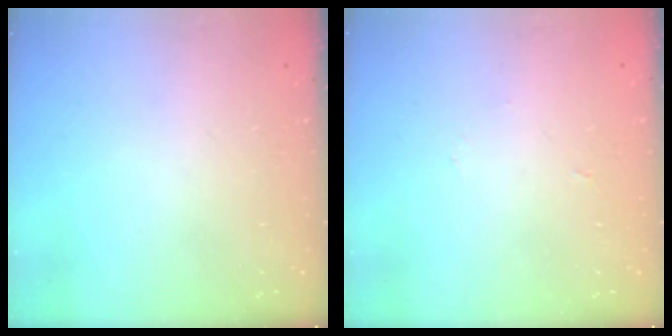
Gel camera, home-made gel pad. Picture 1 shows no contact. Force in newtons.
{"total": 2.5, "press": 2.5, "slide": 0.2}